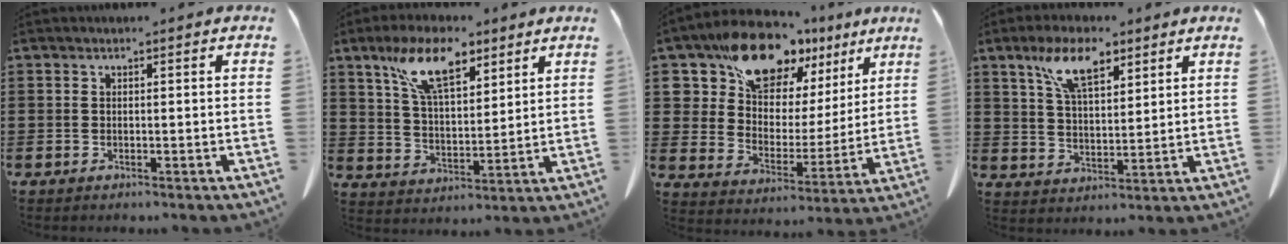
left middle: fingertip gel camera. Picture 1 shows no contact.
{"total": 11.0, "force": [7.2, 4.3, 7.1], "torque": [-0.149, -0.007, 0.131]}
{"total": 14.1, "force": [11.7, 6.3, 4.7], "torque": [-0.128, -0.068, 0.217]}
{"total": 9.2, "force": [5.9, 3.7, 6.1], "torque": [-0.128, 0.000, 0.105]}